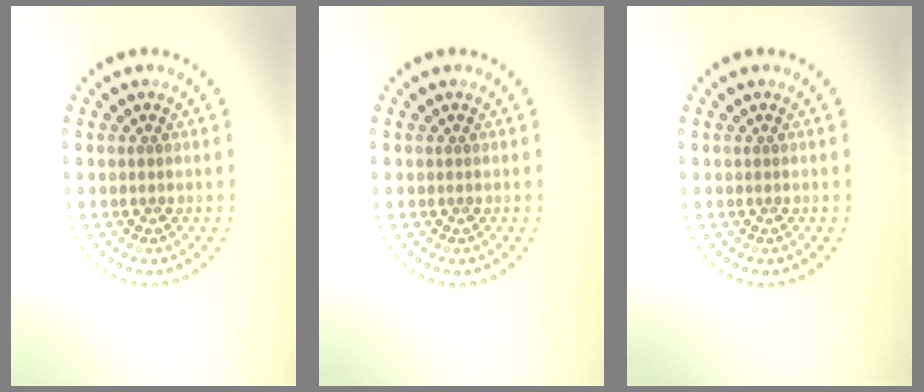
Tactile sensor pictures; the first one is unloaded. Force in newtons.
{"total": 0.0}
{"total": 0.0}